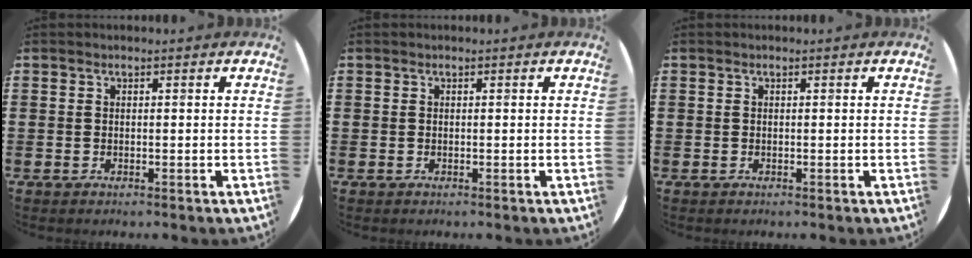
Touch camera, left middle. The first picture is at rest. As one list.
[{"total": 0.0}, {"total": 0.0}]